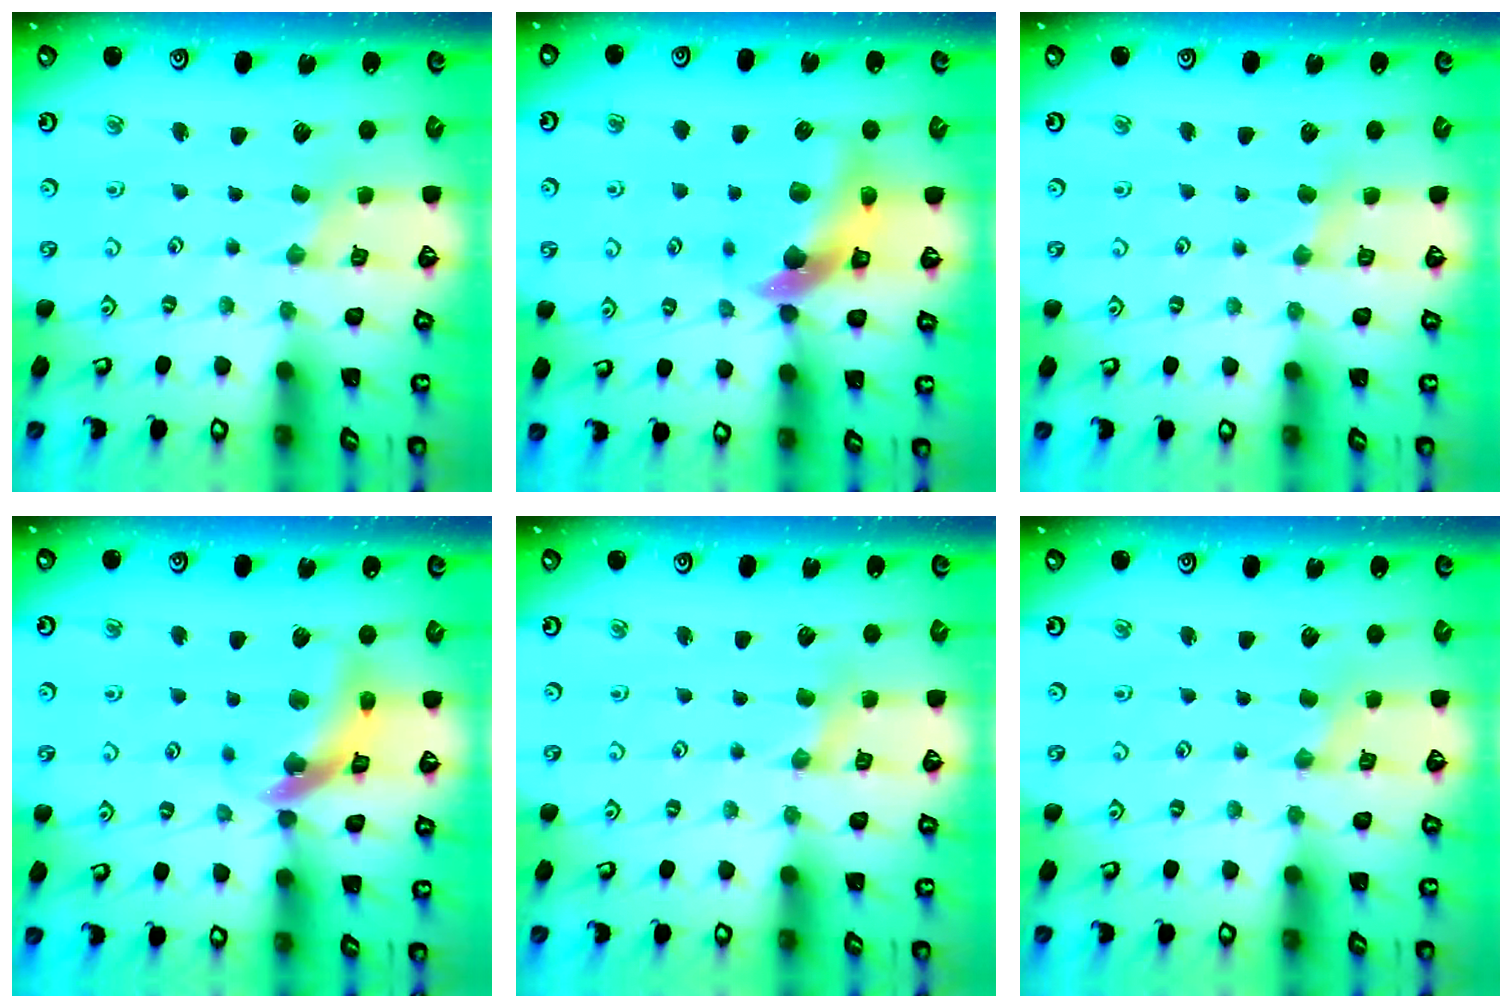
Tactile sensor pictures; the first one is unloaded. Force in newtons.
{"total": 10.8, "press": 10.7, "slide": 1.4}
{"total": 3.0, "press": 2.9, "slide": 0.5}
{"total": 13.8, "press": 13.7, "slide": 1.6}
{"total": 1.0, "press": 1.0, "slide": 0.2}
{"total": 0.0}